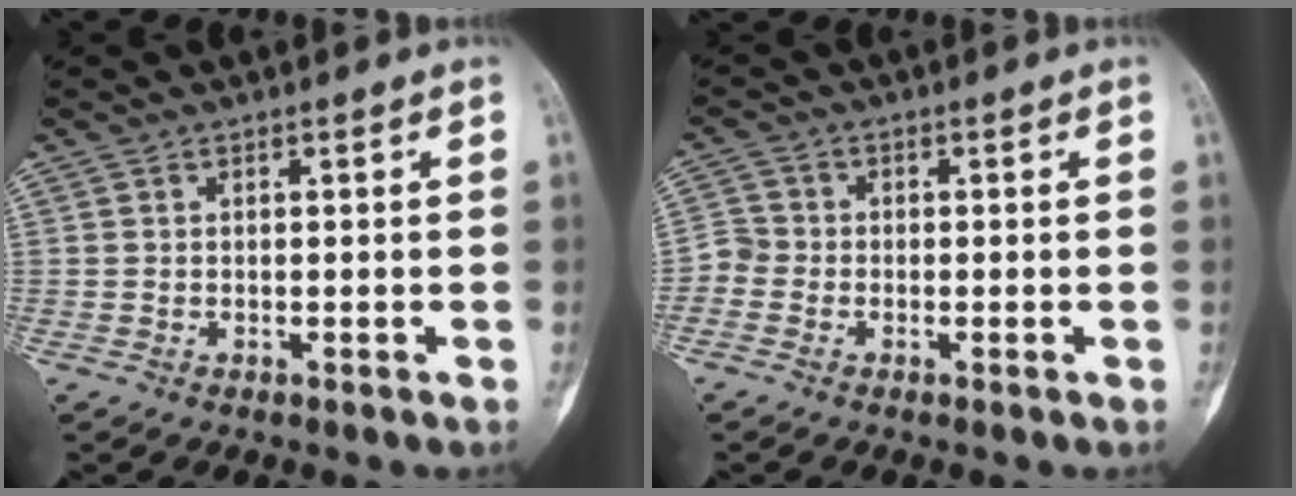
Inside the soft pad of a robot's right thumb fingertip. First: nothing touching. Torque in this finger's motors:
{"motor_torque": [-0.04, -0.19, 0.10, -0.04, -0.03]}